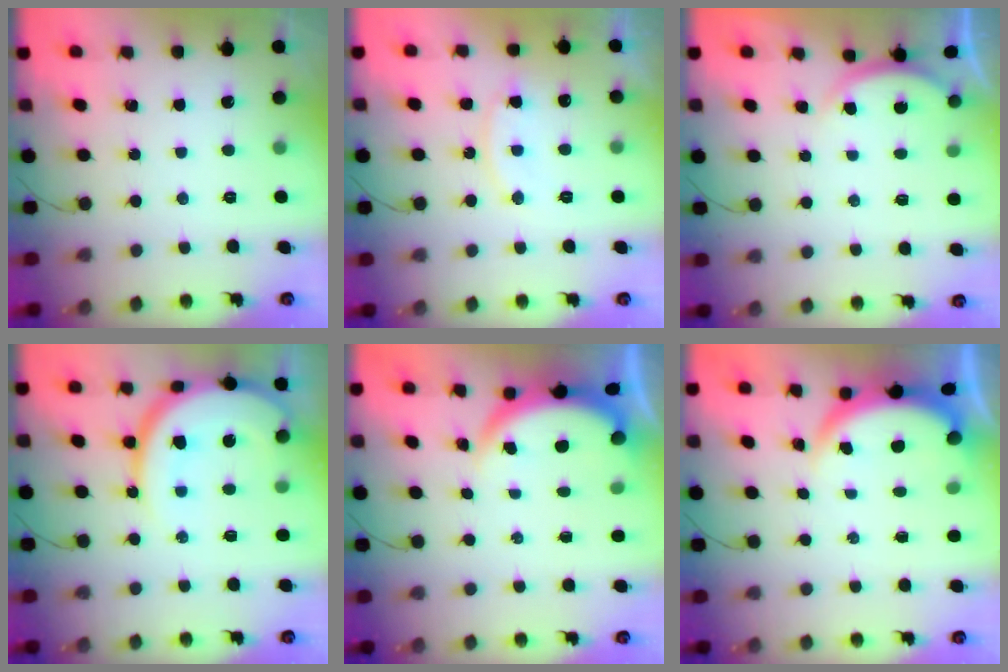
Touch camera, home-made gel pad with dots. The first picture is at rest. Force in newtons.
{"total": 11.3, "press": 11.3, "slide": 0.9}
{"total": 2.8, "press": 2.8, "slide": 0.6}
{"total": 13.6, "press": 13.5, "slide": 1.6}
{"total": 3.9, "press": 3.9, "slide": 0.1}
{"total": 3.8, "press": 3.8, "slide": 0.1}